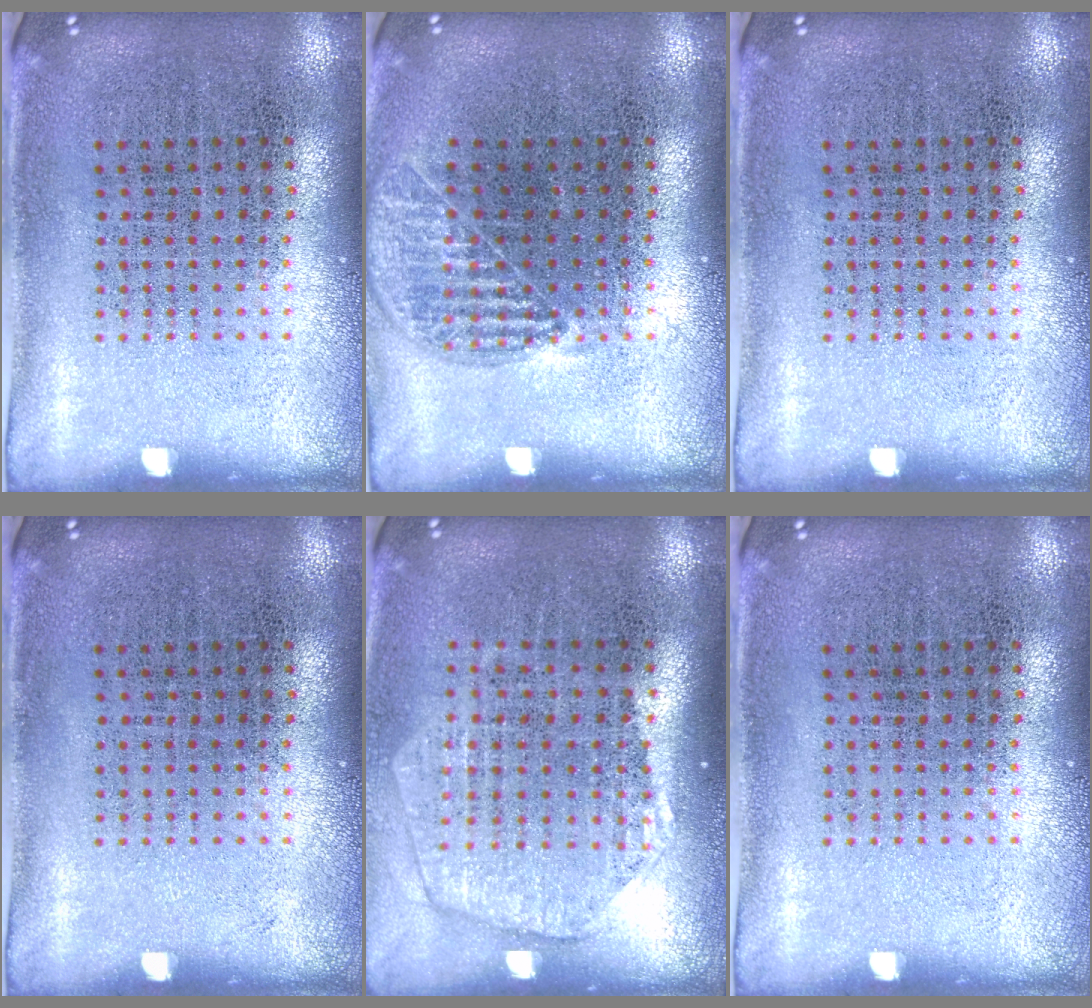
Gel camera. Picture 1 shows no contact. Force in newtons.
{"total": 1.0, "press": 1.0, "slide": 0.2}
{"total": 0.0}
{"total": 0.0}
{"total": 1.8, "press": 1.7, "slide": 0.8}
{"total": 0.0}